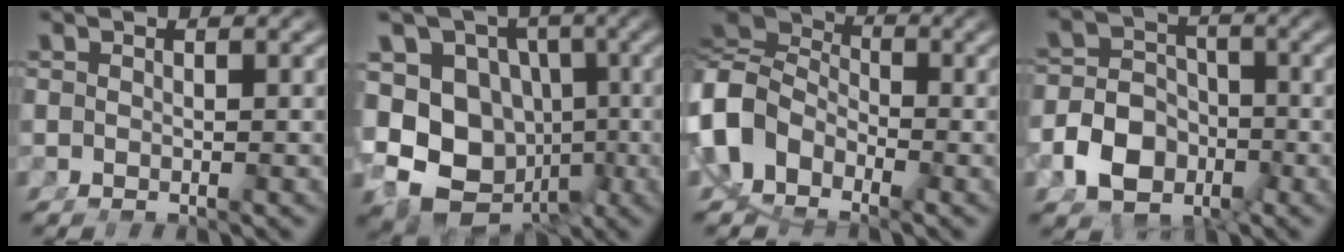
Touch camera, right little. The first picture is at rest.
{"total": 18.4, "force": [-3.8, 15.8, 8.5], "torque": [-0.198, -0.090, -0.047]}
{"total": 12.2, "force": [-1.9, 10.7, 5.6], "torque": [-0.146, -0.031, -0.038]}
{"total": 7.7, "force": [-3.3, 6.2, 3.2], "torque": [-0.059, -0.022, -0.055]}